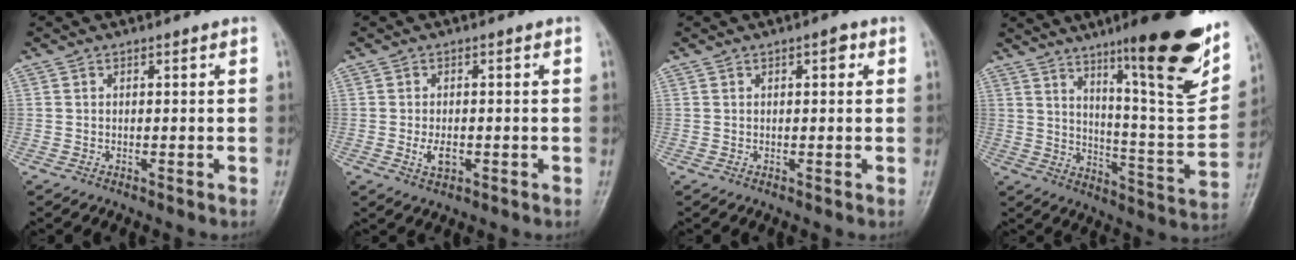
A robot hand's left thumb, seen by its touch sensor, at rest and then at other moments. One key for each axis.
{"total": 3.3, "fx": -0.9, "fy": 1.8, "fz": 2.6, "tx": -0.047, "ty": 0.000, "tz": -0.012}
{"total": 2.0, "fx": 0.8, "fy": 0.8, "fz": 1.6, "tx": -0.020, "ty": 0.002, "tz": 0.008}
{"total": 23.8, "fx": 14.0, "fy": 4.0, "fz": 18.8, "tx": -0.241, "ty": -0.065, "tz": 0.216}